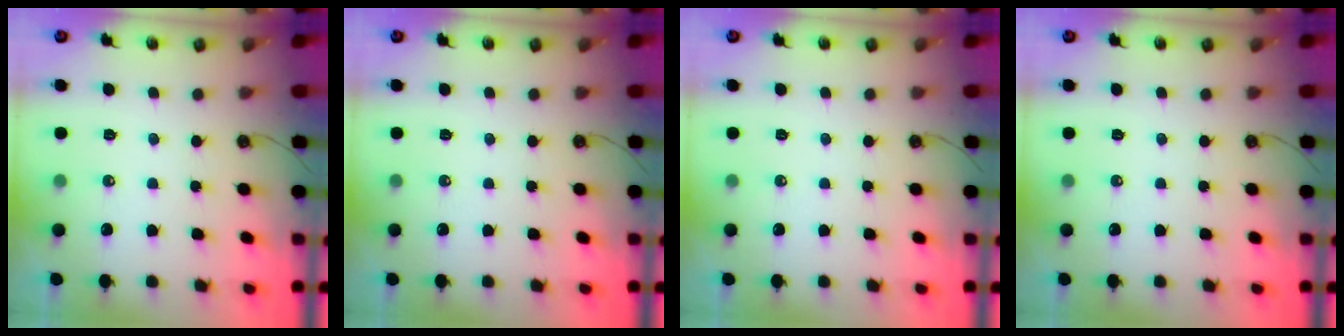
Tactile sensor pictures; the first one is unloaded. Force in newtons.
{"total": 0.0}
{"total": 0.7, "press": 0.0, "slide": 0.7}
{"total": 0.0}